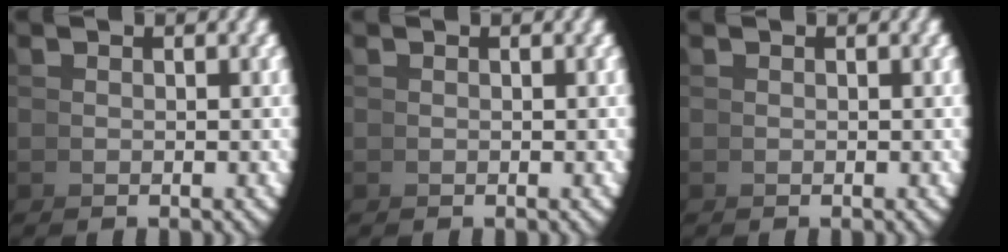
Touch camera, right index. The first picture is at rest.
{"total": 0.0}
{"total": 0.0}